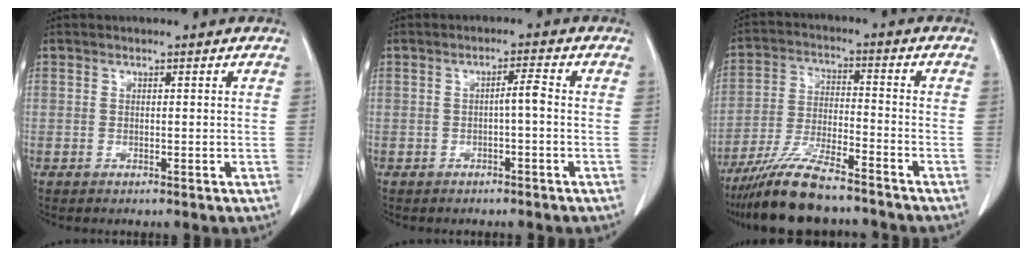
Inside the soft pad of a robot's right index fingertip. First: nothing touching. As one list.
[{"total": 2.2, "force": [-0.4, 0.1, 2.2], "torque": [-0.035, 0.003, -0.008]}, {"total": 11.5, "force": [-9.7, 1.5, 6.0], "torque": [-0.114, -0.023, -0.175]}]